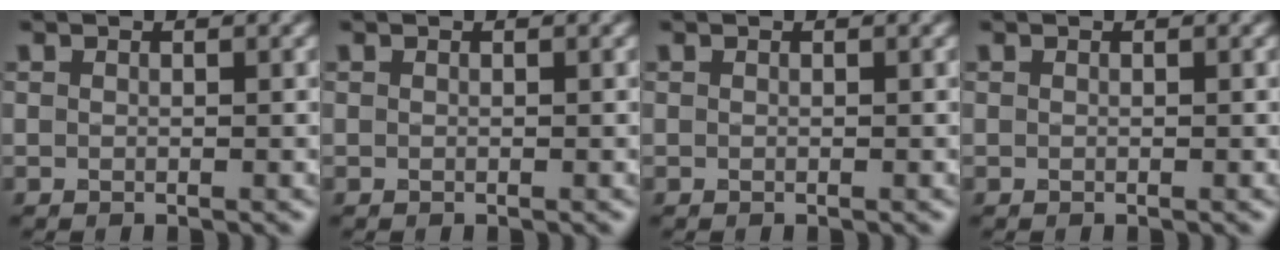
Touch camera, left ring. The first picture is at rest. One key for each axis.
{"total": 0.0}
{"total": 0.0}
{"total": 0.0}